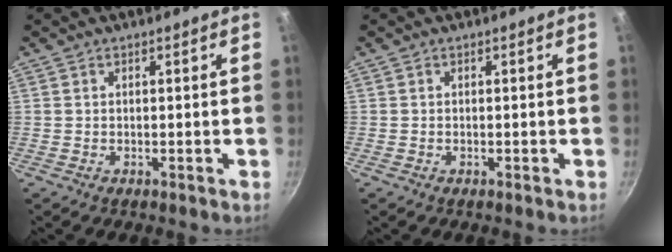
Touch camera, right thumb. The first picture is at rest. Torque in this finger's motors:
{"motor_torque": [0.18, 0.00, -0.11, -0.12, -0.03]}